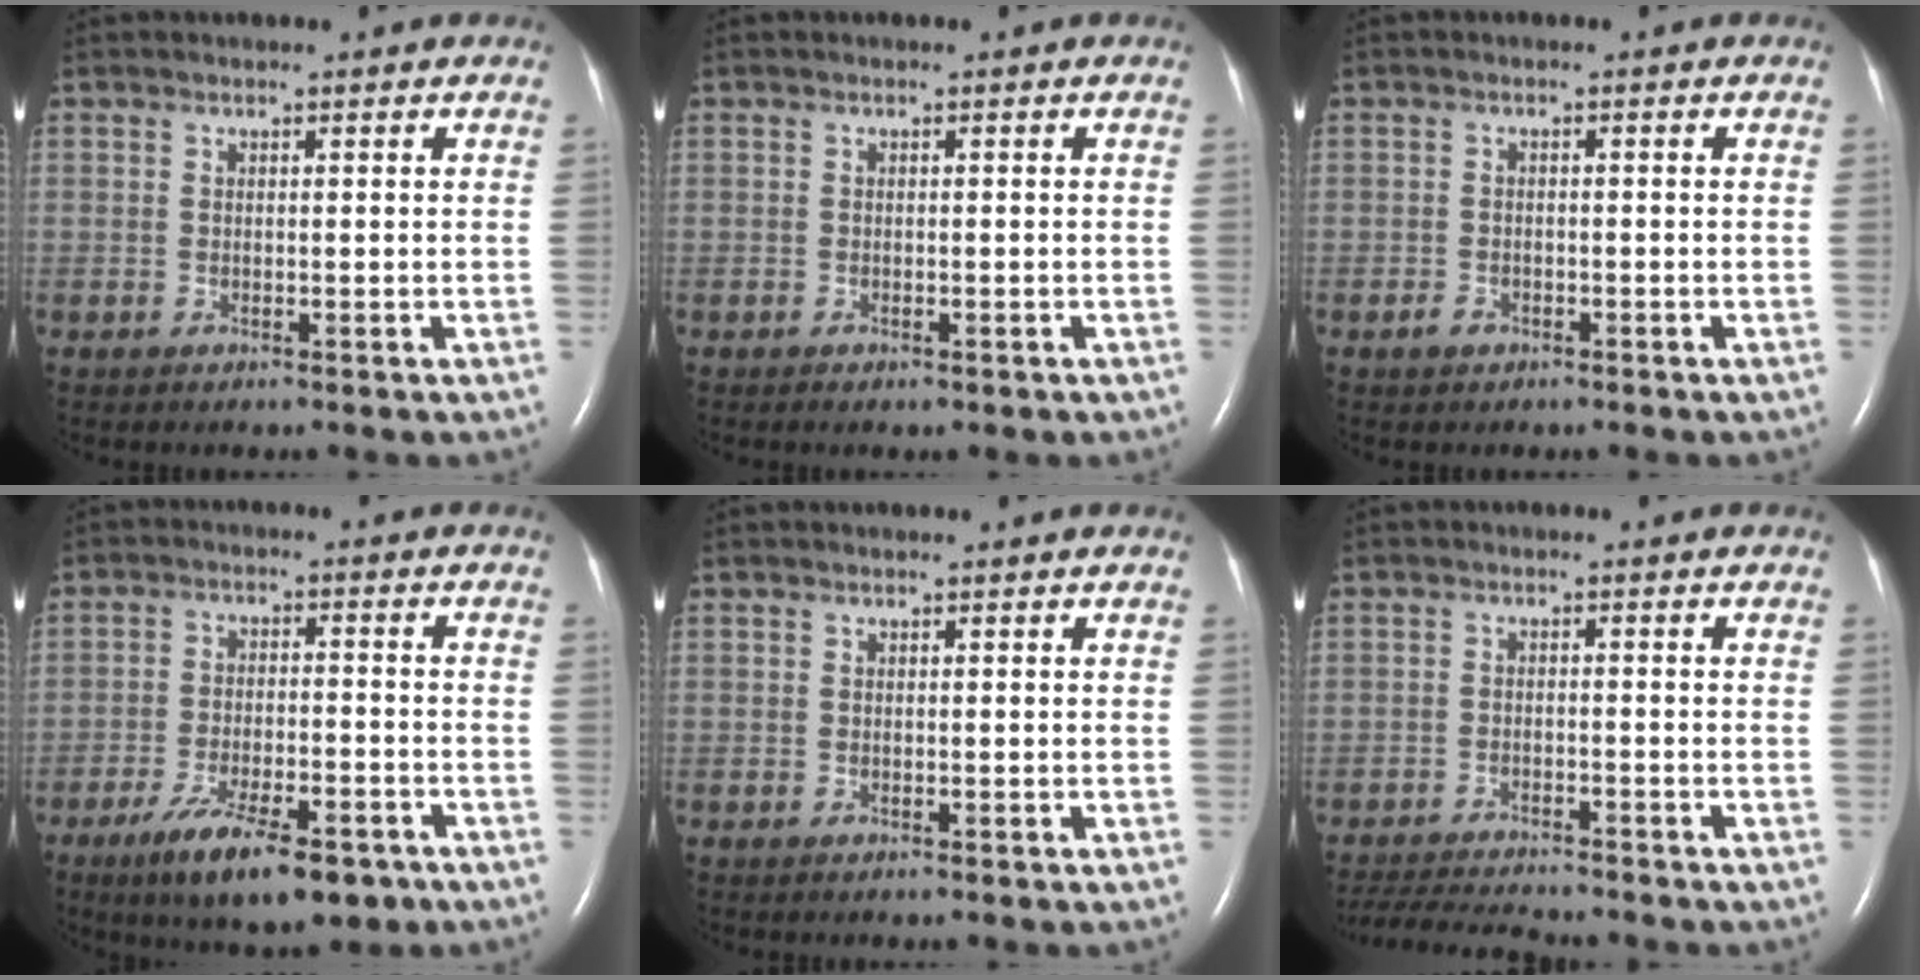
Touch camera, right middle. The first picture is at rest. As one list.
[{"total": 1.1, "force": [-0.7, 0.5, 0.7], "torque": [-0.011, -0.001, -0.003]}, {"total": 1.5, "force": [-1.0, 1.0, 0.5], "torque": [-0.014, 0.002, -0.016]}, {"total": 11.7, "force": [-7.7, 3.8, 8.0], "torque": [-0.132, -0.012, -0.120]}, {"total": 0.0}, {"total": 8.5, "force": [-8.0, 0.3, 2.6], "torque": [-0.047, -0.011, -0.132]}]